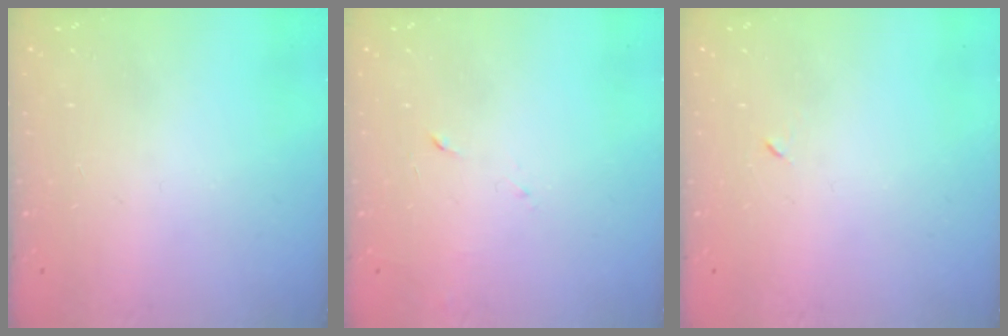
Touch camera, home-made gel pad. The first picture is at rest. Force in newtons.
{"total": 3.8, "press": 3.7, "slide": 0.9}
{"total": 3.3, "press": 3.2, "slide": 0.7}